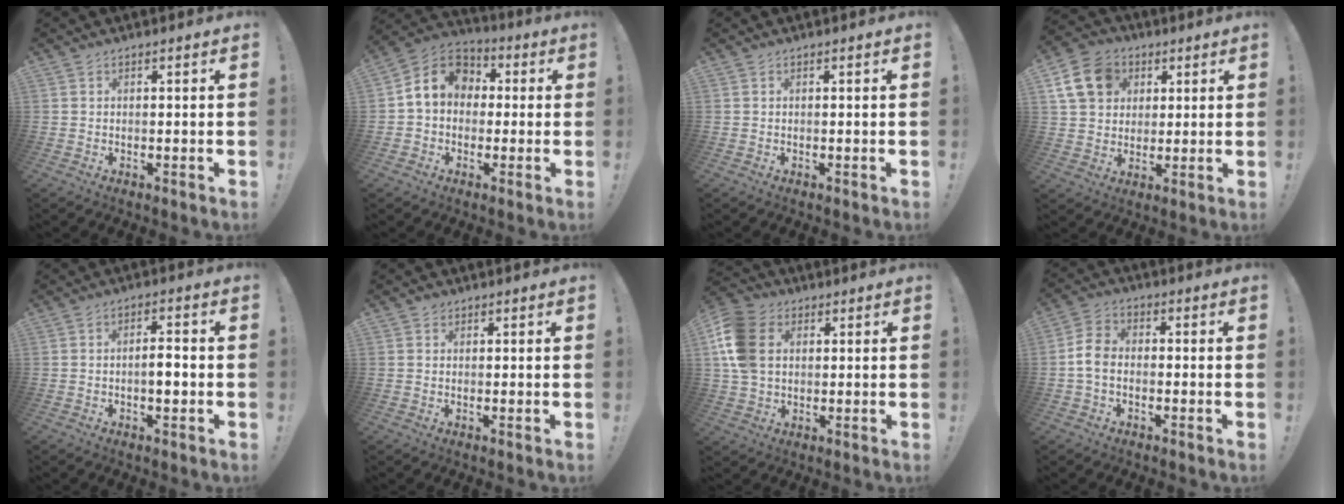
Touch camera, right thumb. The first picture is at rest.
{"total": 10.5, "force": [1.6, 8.8, 5.6], "torque": [-0.080, 0.011, 0.039]}
{"total": 0.0}
{"total": 14.4, "force": [5.1, 11.7, 6.5], "torque": [-0.103, -0.013, 0.105]}
{"total": 4.1, "force": [-1.1, 1.3, 3.8], "torque": [-0.050, 0.001, -0.025]}
{"total": 1.3, "force": [1.0, 0.8, 0.1], "torque": [0.005, 0.000, 0.016]}
{"total": 14.1, "force": [2.8, 10.6, 8.8], "torque": [-0.181, 0.005, 0.056]}
{"total": 6.8, "force": [-1.4, 4.7, 4.6], "torque": [-0.095, 0.014, -0.020]}